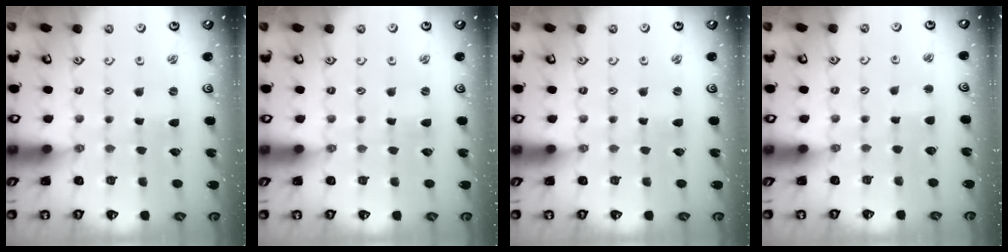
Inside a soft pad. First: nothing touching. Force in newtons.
{"total": 0.0}
{"total": 0.0}
{"total": 2.2, "press": 2.2, "slide": 0.2}